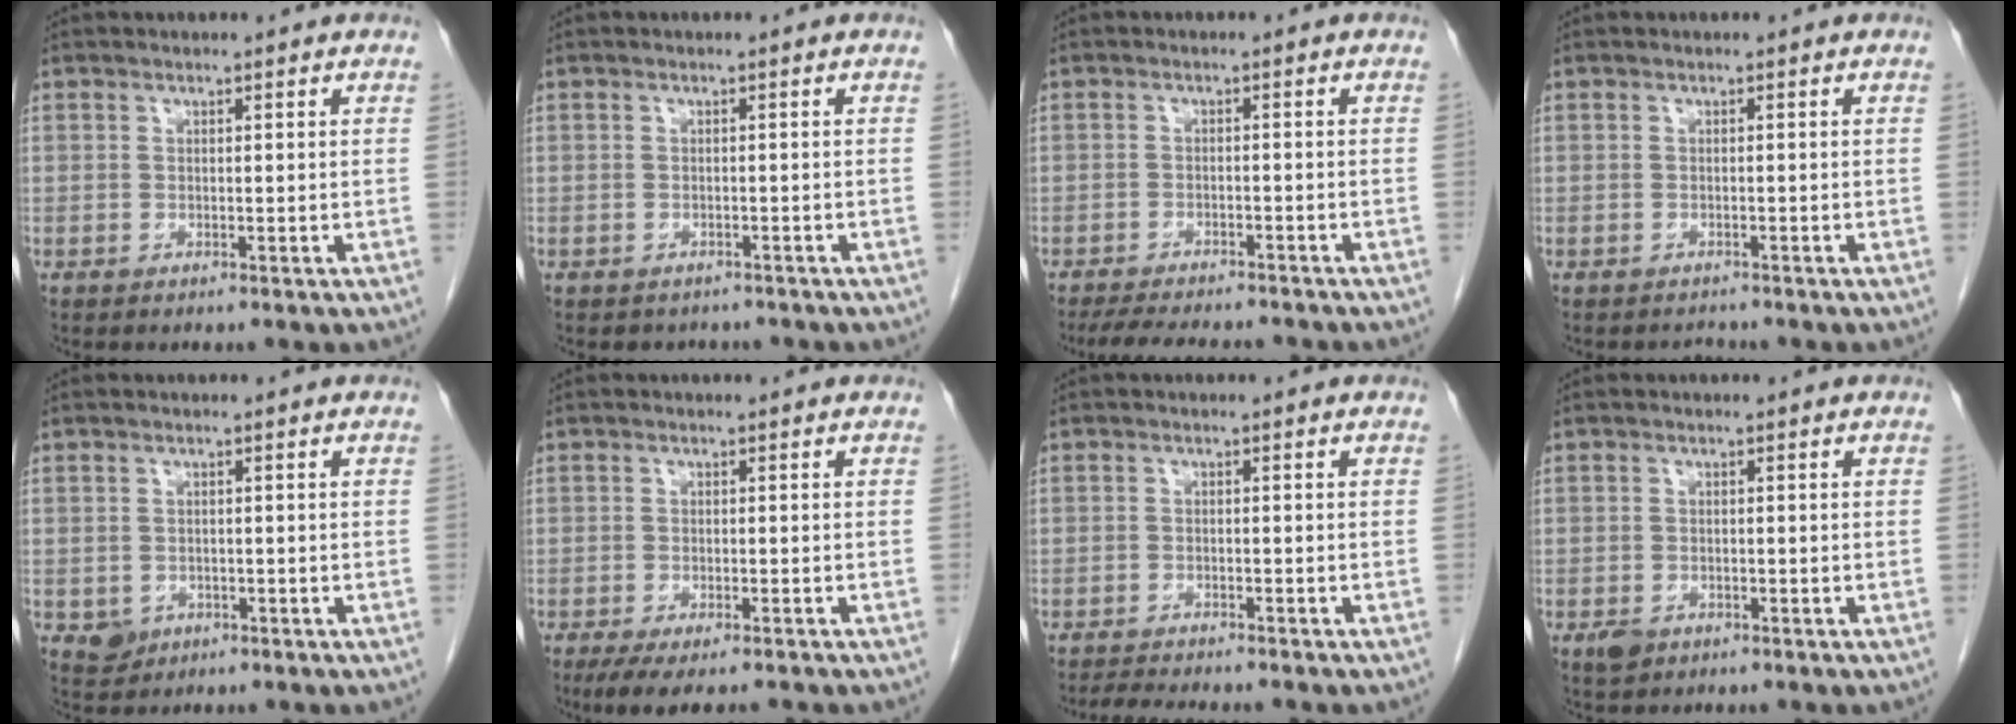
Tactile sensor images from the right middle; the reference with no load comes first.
{"total": 2.8, "force": [-2.3, 1.4, 0.2], "torque": [-0.006, 0.003, -0.030]}
{"total": 10.5, "force": [-9.4, 2.1, 4.1], "torque": [-0.068, -0.009, -0.129]}
{"total": 0.9, "force": [-0.8, 0.1, -0.3], "torque": [-0.001, -0.008, -0.012]}
{"total": 2.6, "force": [-1.0, 2.3, 0.8], "torque": [-0.011, 0.003, -0.007]}
{"total": 7.2, "force": [-5.9, 1.6, 3.9], "torque": [-0.051, -0.010, -0.089]}
{"total": 6.7, "force": [-6.1, 0.7, 2.8], "torque": [-0.043, -0.013, -0.090]}
{"total": 2.0, "force": [-1.2, 1.4, 0.9], "torque": [-0.016, 0.002, -0.014]}